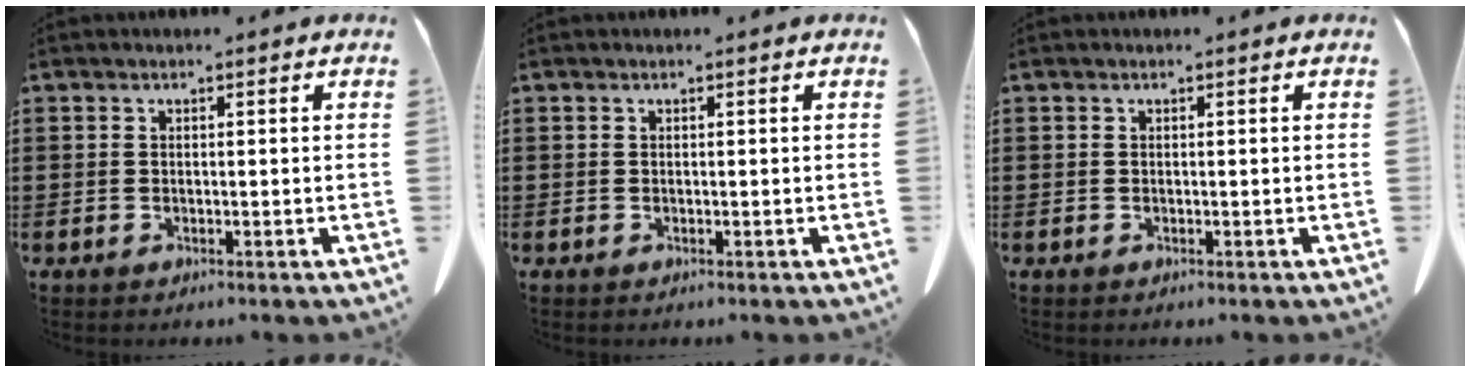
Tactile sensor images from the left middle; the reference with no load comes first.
{"total": 0.0}
{"total": 0.0}